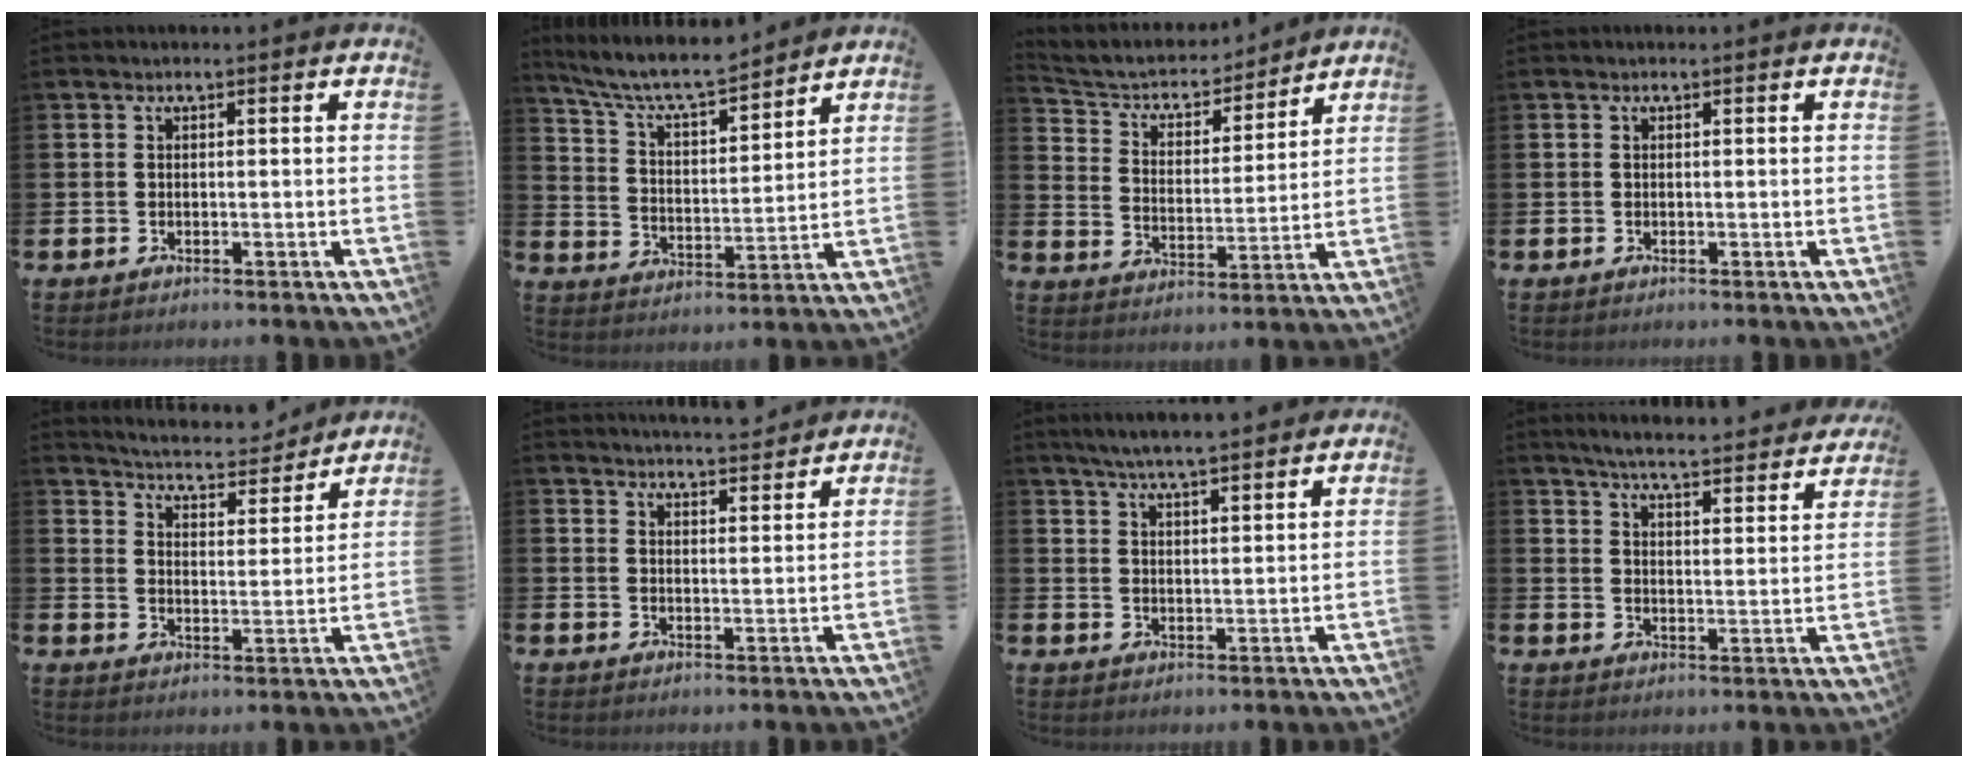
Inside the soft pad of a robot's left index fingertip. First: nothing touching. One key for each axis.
{"total": 8.0, "fx": 7.4, "fy": 1.2, "fz": 2.7, "tx": -0.087, "ty": -0.048, "tz": 0.130}
{"total": 6.0, "fx": 5.5, "fy": 2.1, "fz": 0.9, "tx": -0.056, "ty": -0.044, "tz": 0.091}
{"total": 0.0}
{"total": 5.6, "fx": 5.5, "fy": 0.6, "fz": 0.6, "tx": -0.032, "ty": -0.044, "tz": 0.094}
{"total": 4.5, "fx": 4.5, "fy": -0.1, "fz": 0.0, "tx": -0.008, "ty": -0.030, "tz": 0.081}
{"total": 5.4, "fx": 5.3, "fy": -0.1, "fz": 1.3, "tx": -0.035, "ty": -0.023, "tz": 0.094}
{"total": 5.7, "fx": 5.5, "fy": 0.1, "fz": 1.6, "tx": -0.046, "ty": -0.043, "tz": 0.091}